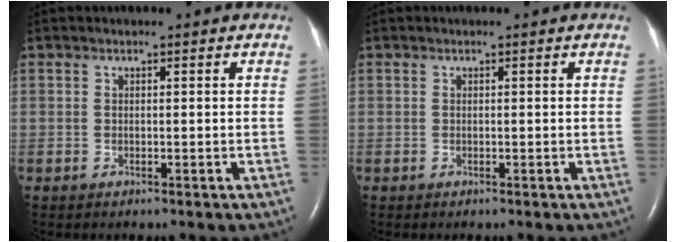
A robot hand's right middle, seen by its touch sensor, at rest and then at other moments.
{"total": 0.0}